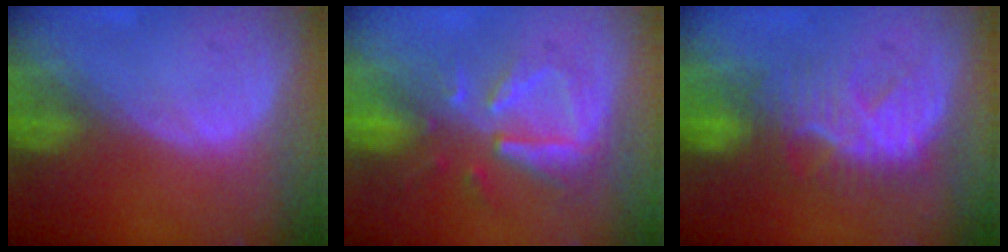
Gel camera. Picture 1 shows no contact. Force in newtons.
{"total": 8.0, "press": 7.4, "slide": 3.0}
{"total": 8.0, "press": 7.9, "slide": 1.2}